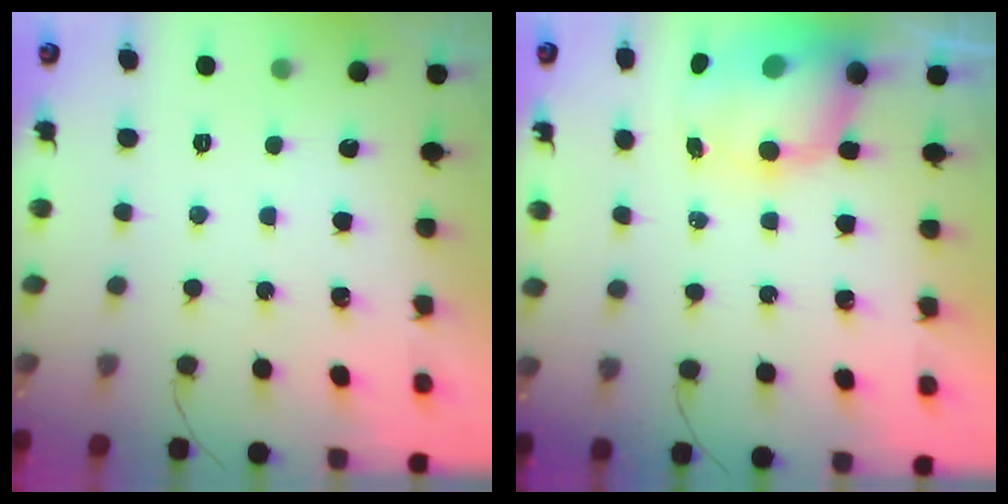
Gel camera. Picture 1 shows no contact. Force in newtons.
{"total": 10.4, "press": 10.1, "slide": 2.5}